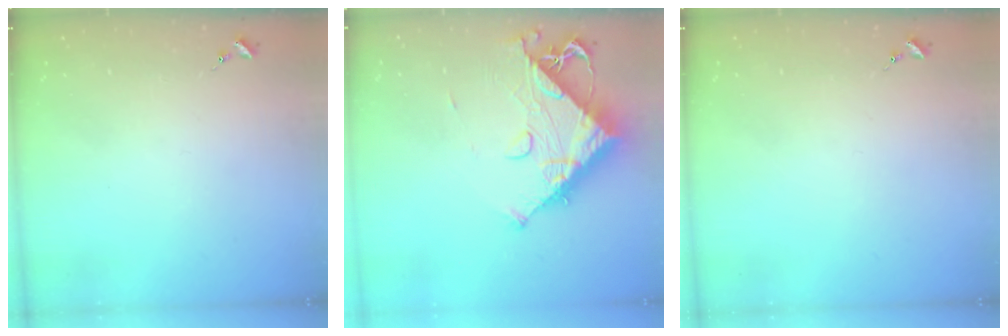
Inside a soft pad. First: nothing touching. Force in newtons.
{"total": 12.7, "press": 12.7, "slide": 1.5}
{"total": 0.0}